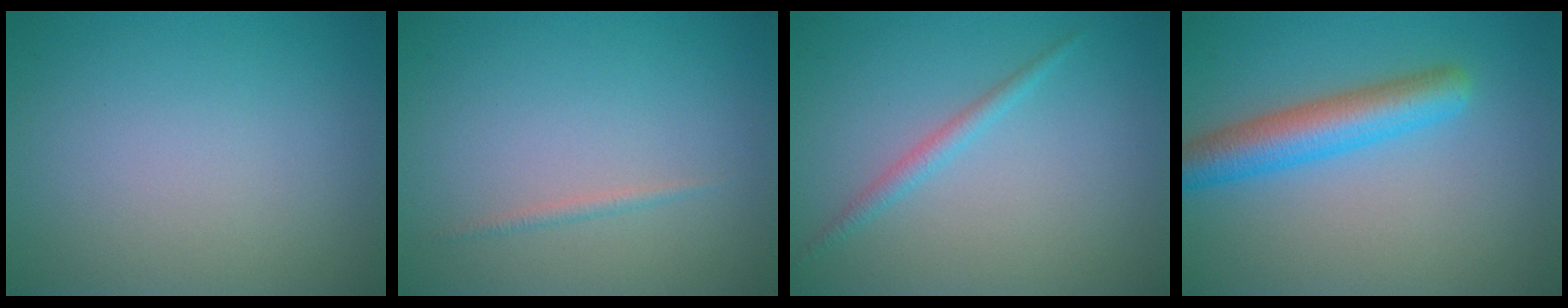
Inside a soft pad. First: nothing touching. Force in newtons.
{"total": 0.7, "press": 0.7, "slide": 0.0}
{"total": 1.4, "press": 1.4, "slide": 0.1}
{"total": 5.0, "press": 5.0, "slide": 0.2}